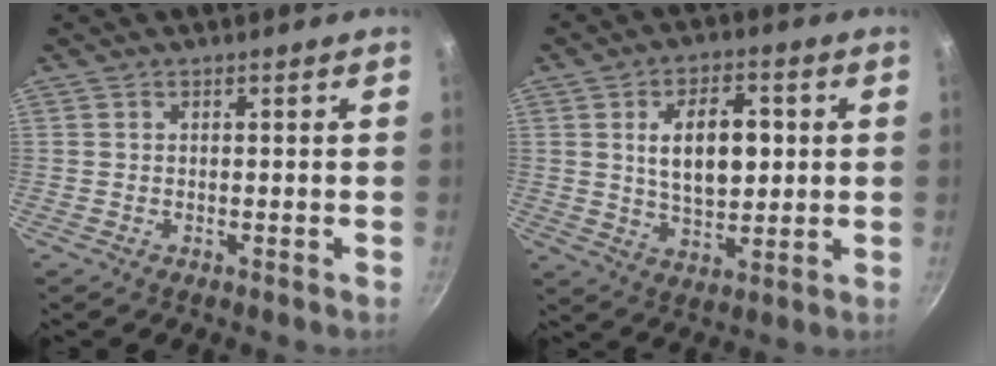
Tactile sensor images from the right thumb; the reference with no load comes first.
{"total": 11.6, "force": [2.0, 6.5, 9.4], "torque": [-0.126, -0.005, 0.037]}